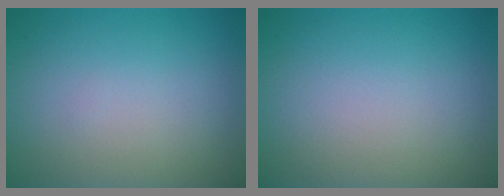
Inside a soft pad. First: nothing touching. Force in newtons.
{"total": 0.0}